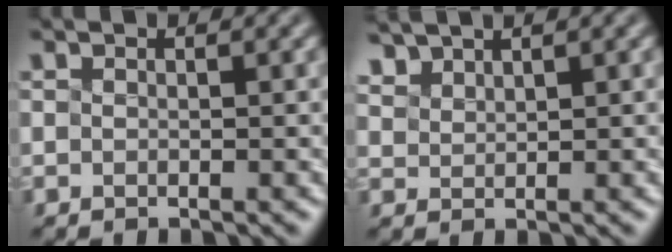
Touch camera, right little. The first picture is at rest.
{"total": 1.8, "force": [1.6, -0.4, -0.7], "torque": [-0.008, 0.012, 0.060]}